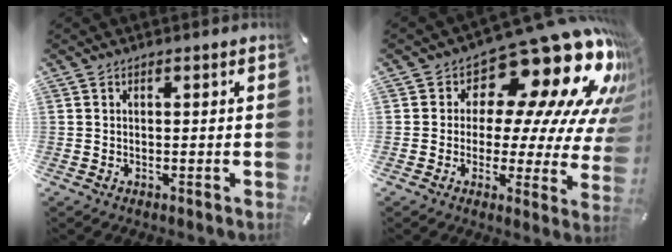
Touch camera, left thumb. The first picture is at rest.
{"total": 22.4, "force": [14.1, 9.5, 14.5], "torque": [-0.189, -0.123, 0.231]}